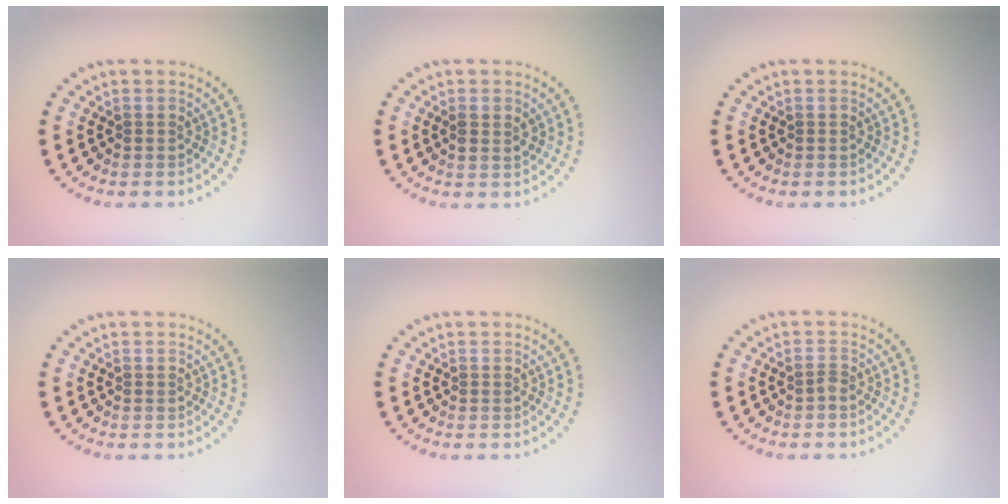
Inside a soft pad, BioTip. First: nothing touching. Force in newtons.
{"total": 1.6, "press": 1.5, "slide": 0.5}
{"total": 0.0}
{"total": 0.0}
{"total": 0.0}
{"total": 0.8, "press": 0.5, "slide": 0.6}